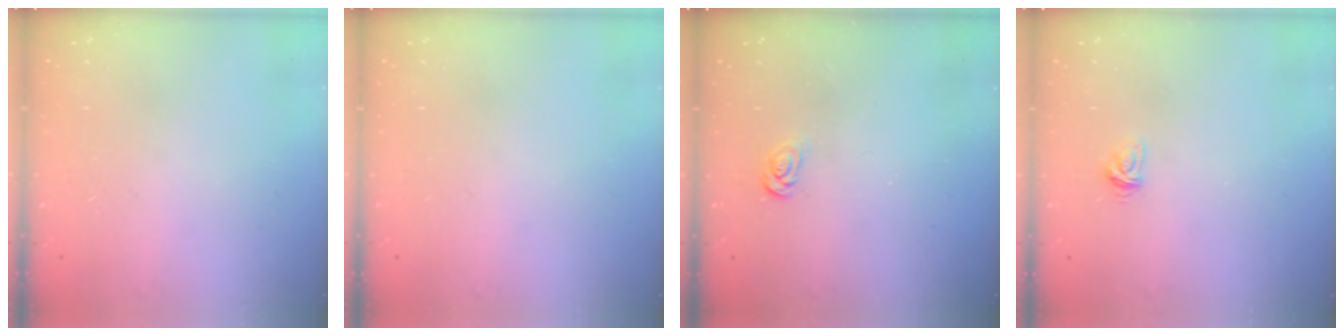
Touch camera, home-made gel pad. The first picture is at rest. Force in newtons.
{"total": 0.0}
{"total": 2.7, "press": 2.7, "slide": 0.3}
{"total": 3.3, "press": 3.2, "slide": 0.5}